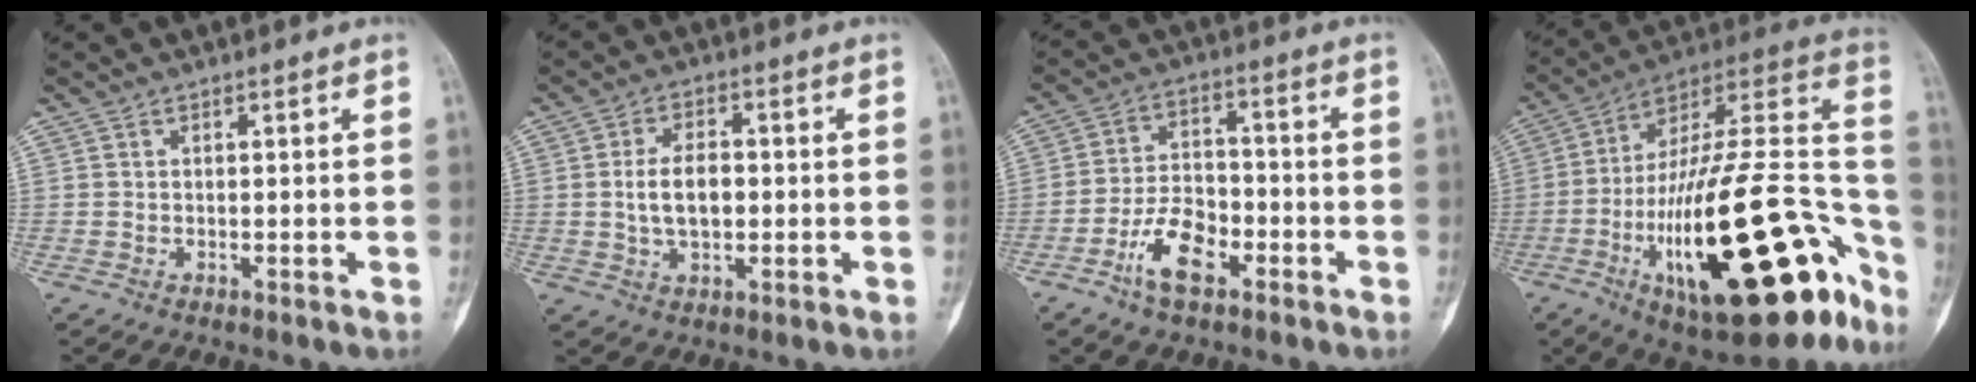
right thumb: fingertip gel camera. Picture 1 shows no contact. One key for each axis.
{"total": 7.0, "fx": -0.3, "fy": 4.0, "fz": 5.7, "tx": -0.101, "ty": 0.009, "tz": -0.006}
{"total": 9.4, "fx": -4.9, "fy": 4.8, "fz": 6.4, "tx": -0.106, "ty": 0.029, "tz": -0.092}
{"total": 37.3, "fx": -14.1, "fy": 13.0, "fz": 31.9, "tx": -0.419, "ty": 0.065, "tz": -0.214}